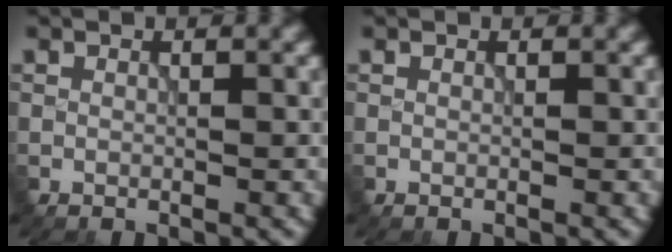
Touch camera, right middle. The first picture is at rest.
{"total": 0.0}